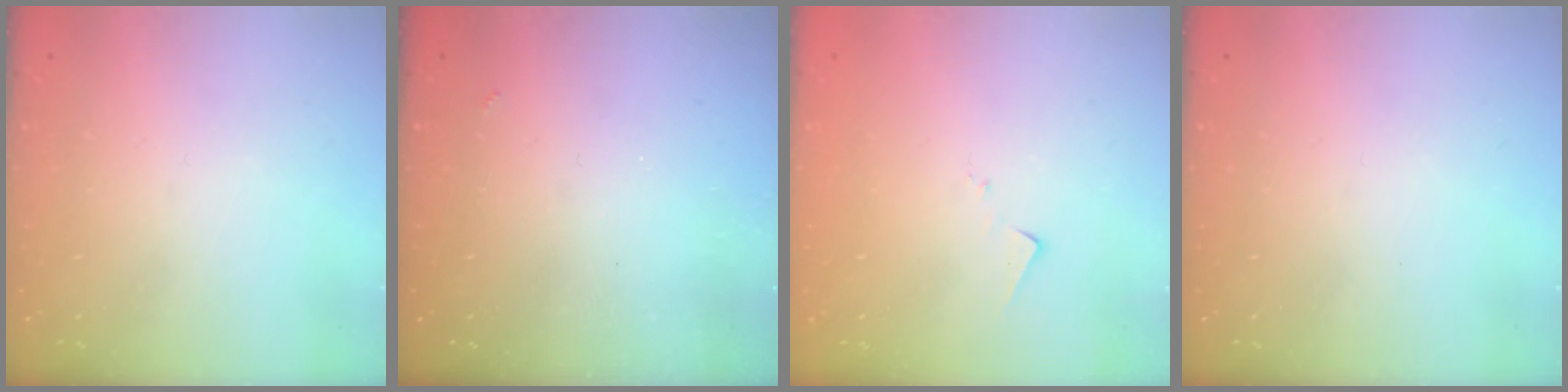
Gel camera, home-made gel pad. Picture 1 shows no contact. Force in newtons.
{"total": 2.5, "press": 2.5, "slide": 0.5}
{"total": 7.3, "press": 7.3, "slide": 0.2}
{"total": 0.0}